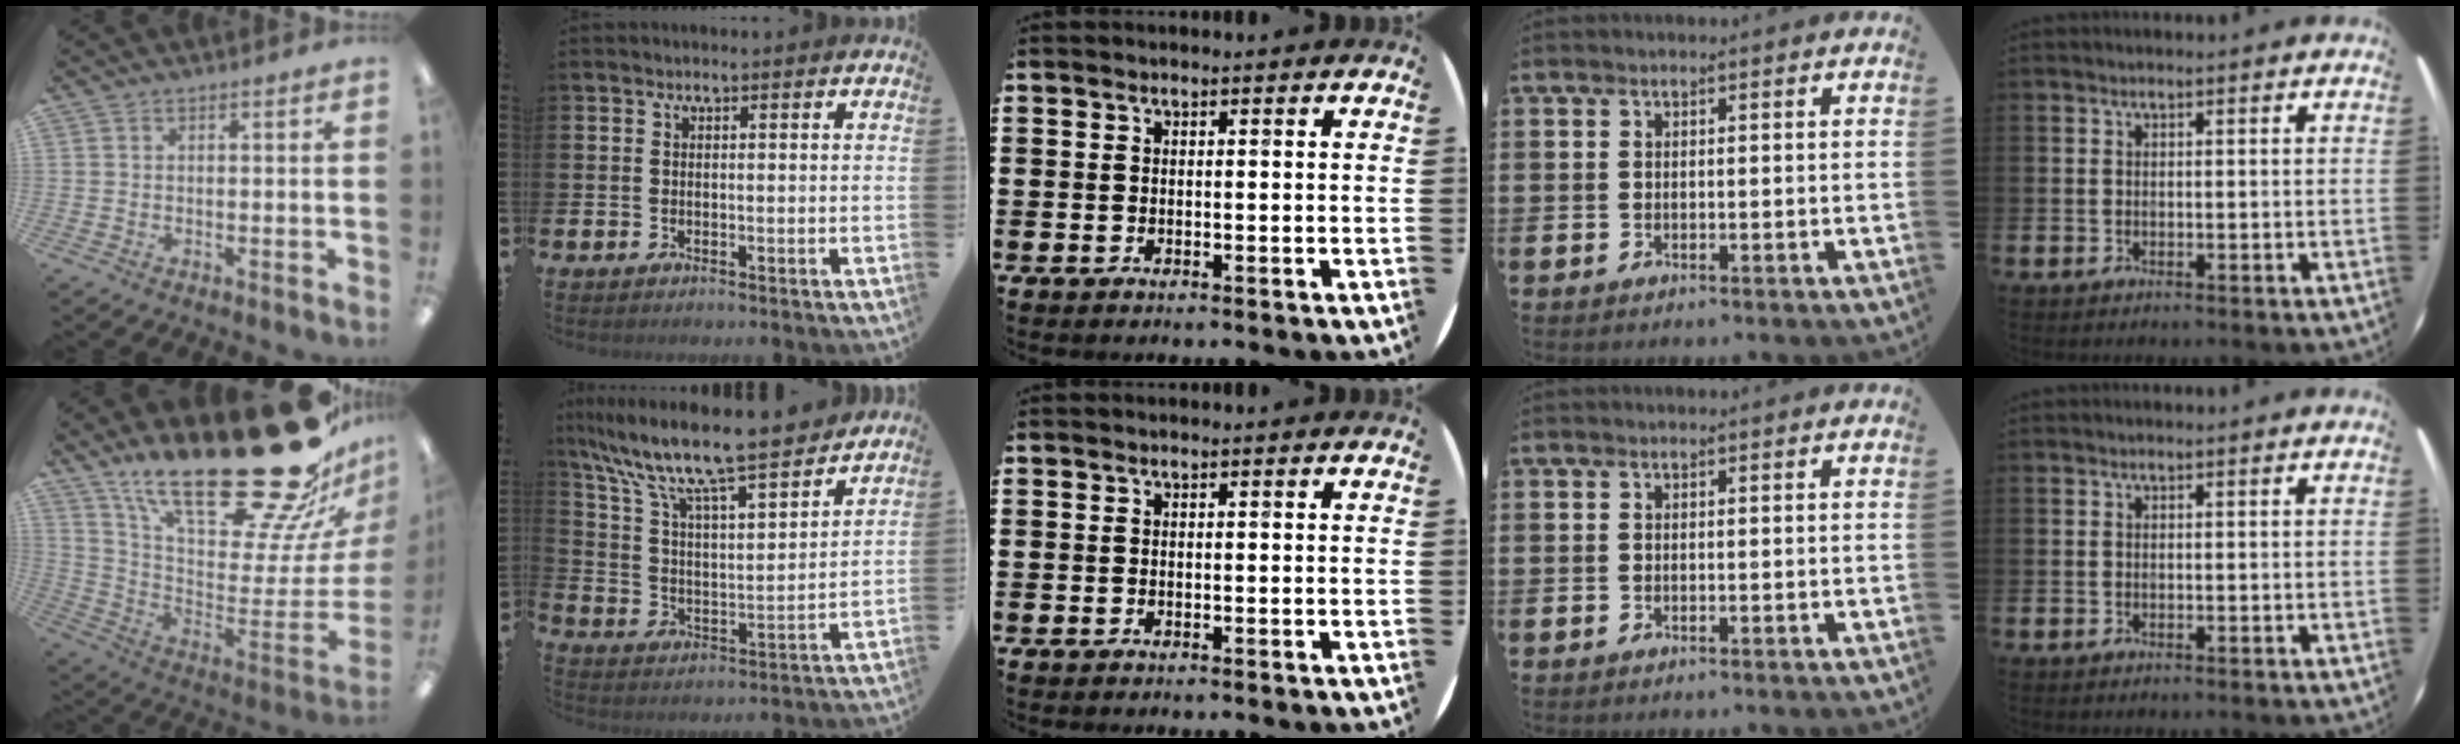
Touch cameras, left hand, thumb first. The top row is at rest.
{"thumb": {"total": 33.7, "force": [23.3, 11.4, 21.4], "torque": [-0.292, -0.180, 0.420]}, "index": {"total": 11.6, "force": [10.3, 1.2, 5.4], "torque": [-0.143, -0.067, 0.173]}}